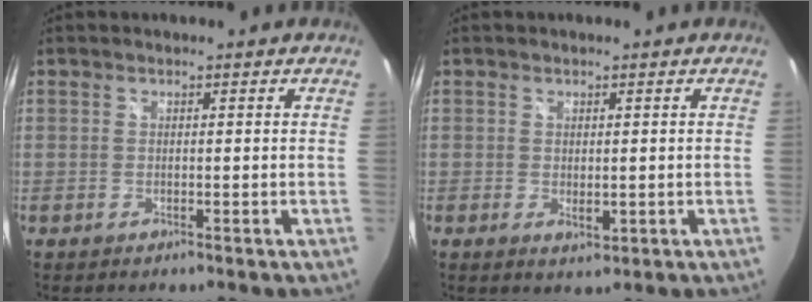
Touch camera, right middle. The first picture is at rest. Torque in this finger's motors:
{"motor_torque": [0.47, -1.34, -0.04, 0.00]}